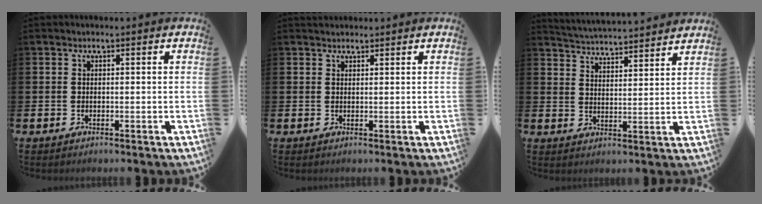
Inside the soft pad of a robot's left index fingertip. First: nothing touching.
{"total": 1.5, "force": [1.4, 0.5, 0.0], "torque": [0.014, -0.002, 0.023]}
{"total": 4.7, "force": [4.7, 0.1, -0.1], "torque": [-0.006, -0.040, 0.080]}